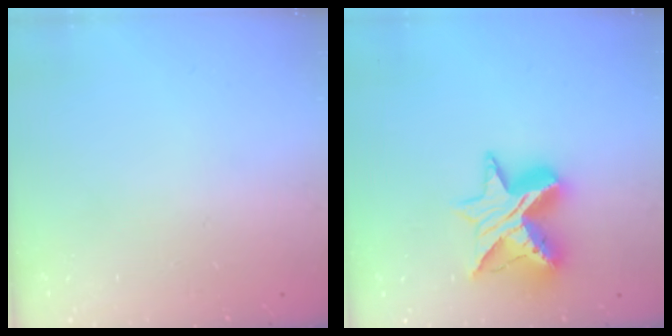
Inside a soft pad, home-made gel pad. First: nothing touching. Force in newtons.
{"total": 12.7, "press": 12.7, "slide": 1.0}